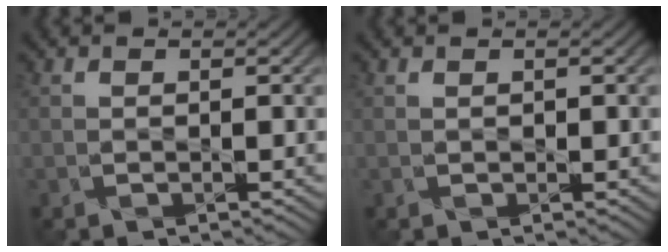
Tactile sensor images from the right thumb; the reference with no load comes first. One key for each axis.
{"total": 0.6, "fx": 0.4, "fy": 0.4, "fz": -0.3, "tx": 0.006, "ty": -0.001, "tz": 0.011}